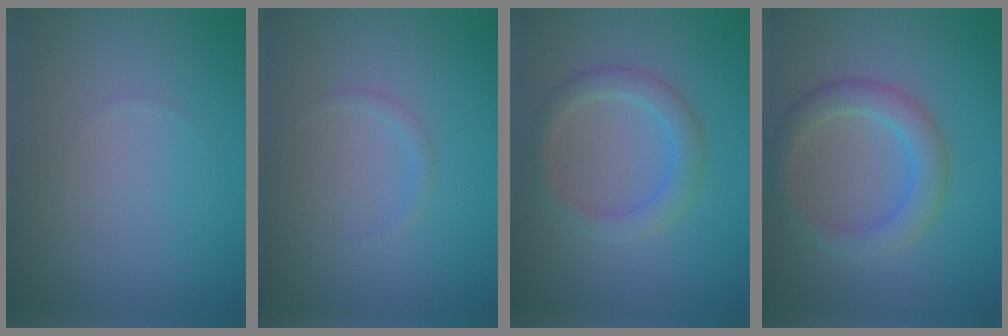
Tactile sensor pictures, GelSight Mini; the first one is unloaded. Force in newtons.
{"total": 0.8, "press": 0.8, "slide": 0.1}
{"total": 2.8, "press": 2.8, "slide": 0.2}
{"total": 3.6, "press": 3.6, "slide": 0.1}